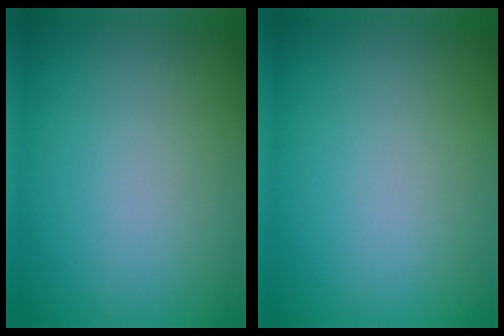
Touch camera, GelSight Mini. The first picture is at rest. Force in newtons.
{"total": 0.0}